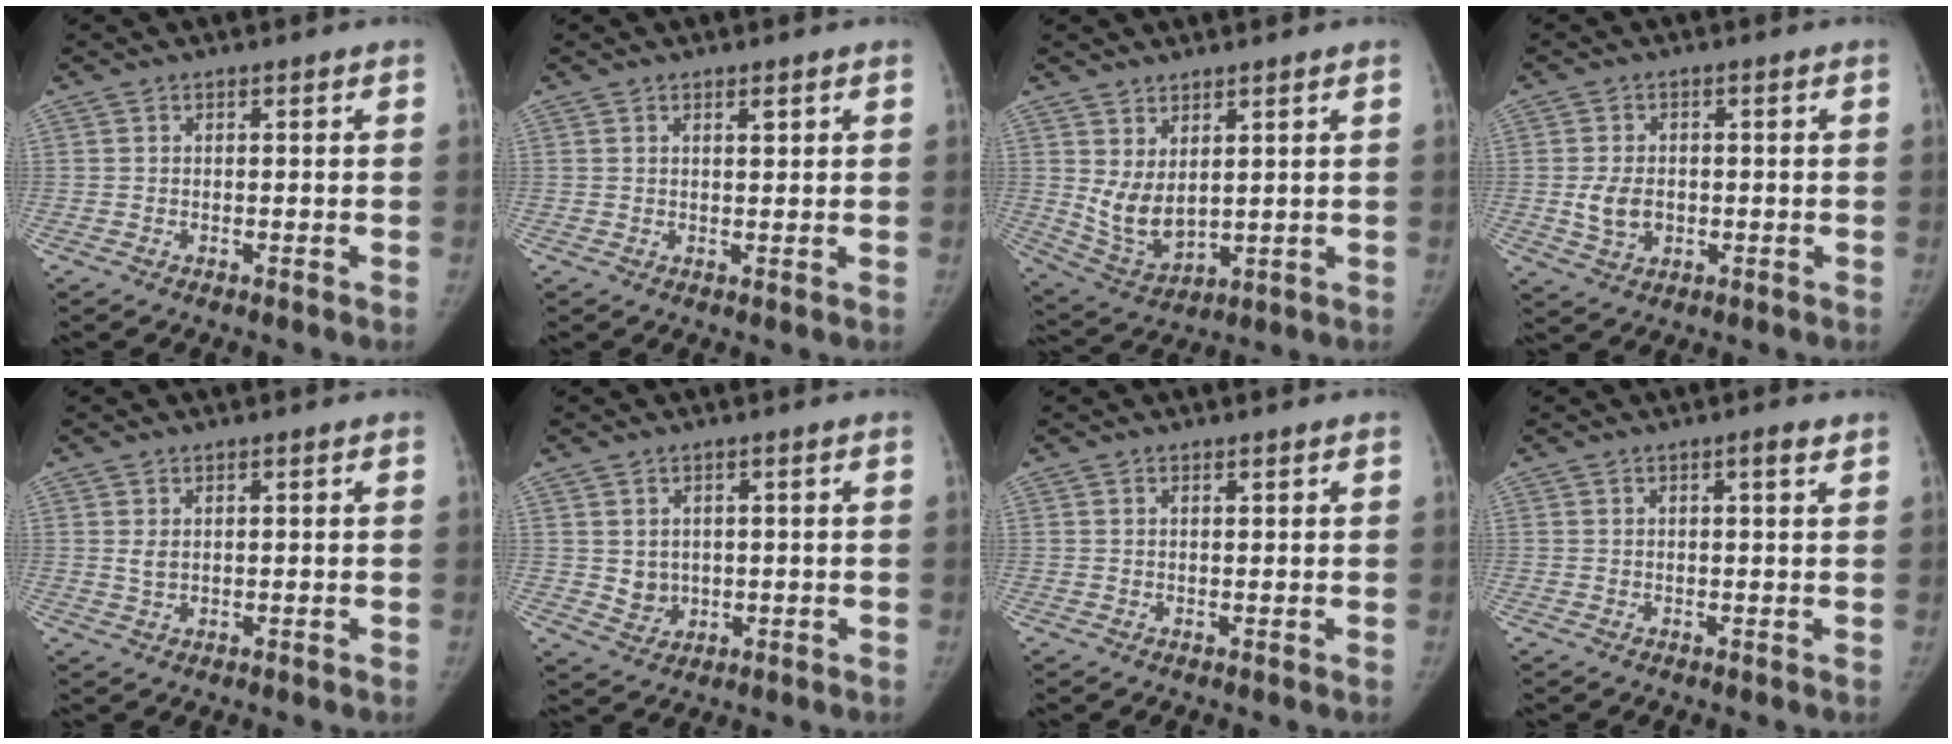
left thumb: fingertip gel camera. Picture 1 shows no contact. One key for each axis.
{"total": 1.5, "fx": 0.9, "fy": 0.5, "fz": 1.1, "tx": -0.011, "ty": -0.004, "tz": 0.014}
{"total": 7.6, "fx": 2.3, "fy": 4.2, "fz": 5.9, "tx": -0.102, "ty": -0.028, "tz": 0.066}
{"total": 5.6, "fx": -0.6, "fy": 4.1, "fz": 3.7, "tx": -0.059, "ty": 0.001, "tz": -0.005}
{"total": 1.7, "fx": 0.6, "fy": 1.0, "fz": 1.2, "tx": -0.019, "ty": -0.005, "tz": 0.016}
{"total": 3.7, "fx": 0.5, "fy": 3.2, "fz": 1.6, "tx": -0.015, "ty": -0.007, "tz": 0.021}
{"total": 0.7, "fx": 0.5, "fy": 0.3, "fz": 0.5, "tx": -0.006, "ty": -0.002, "tz": 0.009}
{"total": 2.0, "fx": 1.1, "fy": 0.2, "fz": 1.6, "tx": -0.025, "ty": -0.005, "tz": 0.016}